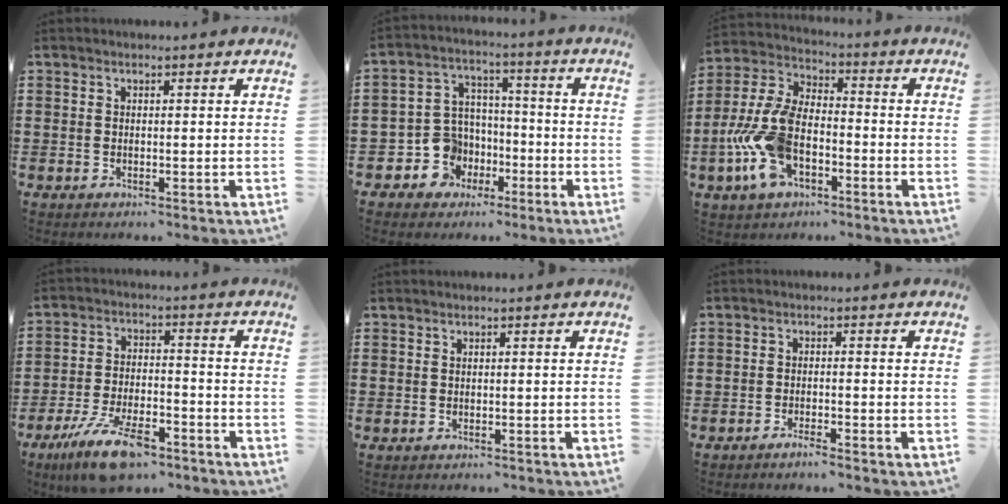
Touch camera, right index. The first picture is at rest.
{"total": 8.0, "force": [-2.8, 7.2, 2.0], "torque": [-0.083, 0.007, -0.052]}
{"total": 11.6, "force": [-3.8, 6.3, 9.0], "torque": [-0.244, -0.010, -0.081]}
{"total": 10.9, "force": [-7.7, 3.4, 7.1], "torque": [-0.140, 0.016, -0.141]}
{"total": 0.0}
{"total": 1.6, "force": [-1.5, 0.0, 0.7], "torque": [-0.013, -0.001, -0.027]}